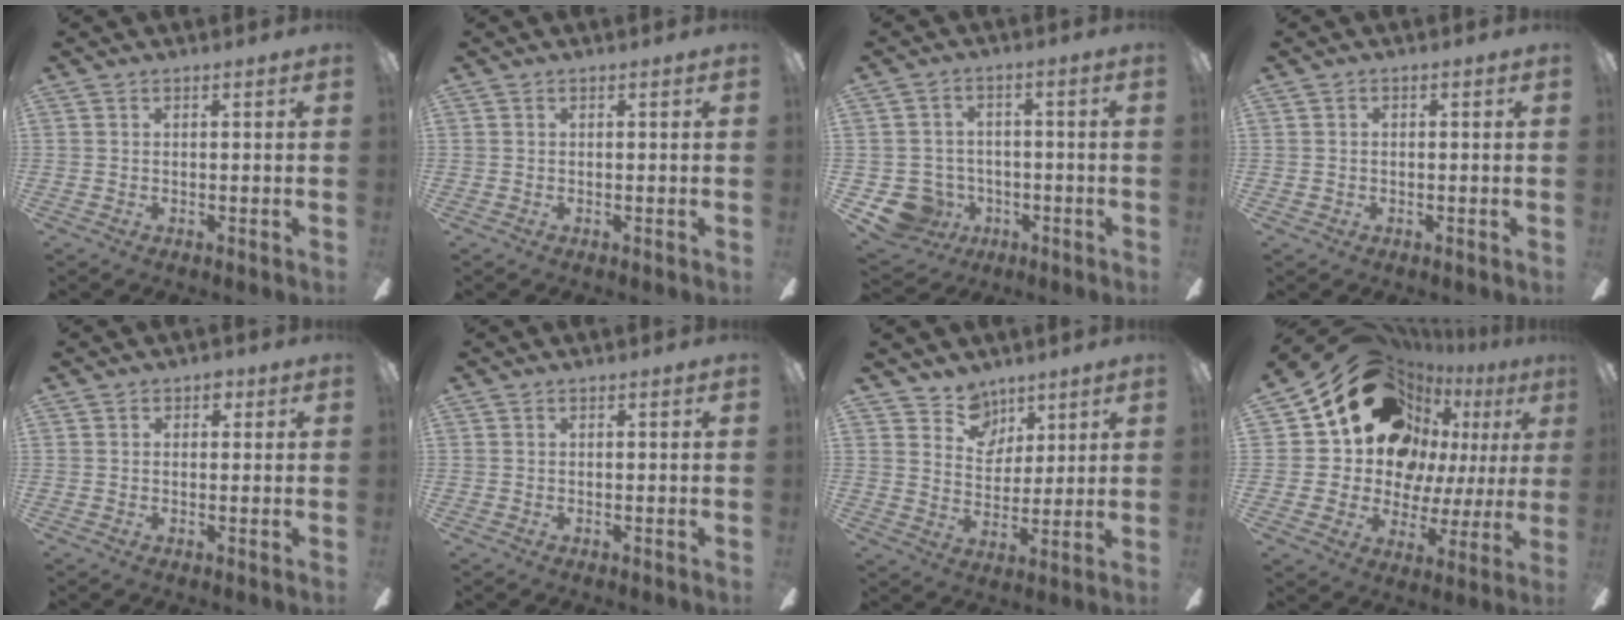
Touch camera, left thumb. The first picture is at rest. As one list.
[{"total": 0.0}, {"total": 8.4, "force": [-3.7, 7.2, 2.2], "torque": [-0.077, 0.023, -0.064]}, {"total": 0.8, "force": [-0.2, 0.7, 0.2], "torque": [-0.003, 0.005, -0.006]}, {"total": 2.1, "force": [0.8, 1.6, 1.2], "torque": [-0.009, 0.002, 0.009]}, {"total": 0.0}, {"total": 8.8, "force": [6.4, 5.9, 1.3], "torque": [-0.019, -0.041, 0.121]}, {"total": 21.8, "force": [11.5, 15.3, 10.4], "torque": [-0.173, -0.066, 0.231]}]